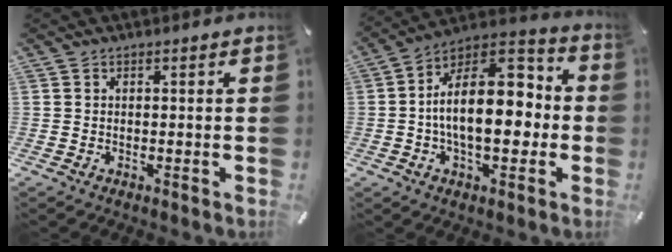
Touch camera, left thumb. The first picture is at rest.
{"total": 19.3, "force": [-1.1, 11.6, 15.5], "torque": [-0.236, 0.001, -0.022]}